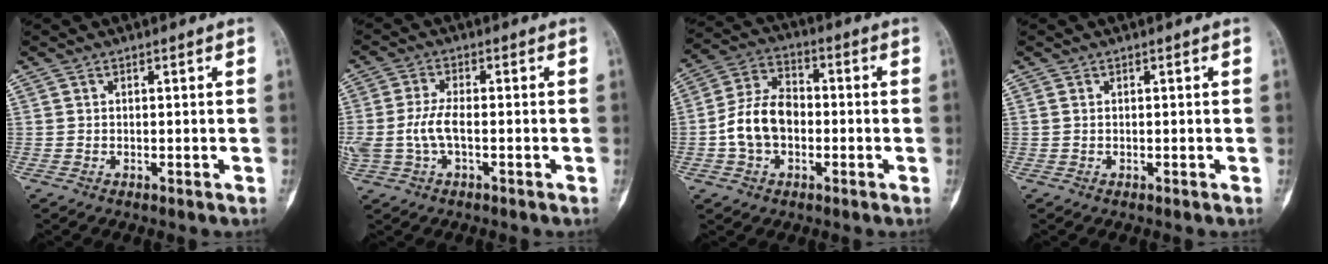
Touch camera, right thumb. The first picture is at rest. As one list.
[{"total": 5.8, "force": [-1.0, 2.7, 5.1], "torque": [-0.130, 0.014, -0.017]}, {"total": 10.5, "force": [-1.6, 7.4, 7.4], "torque": [-0.130, 0.033, -0.039]}, {"total": 0.0}]